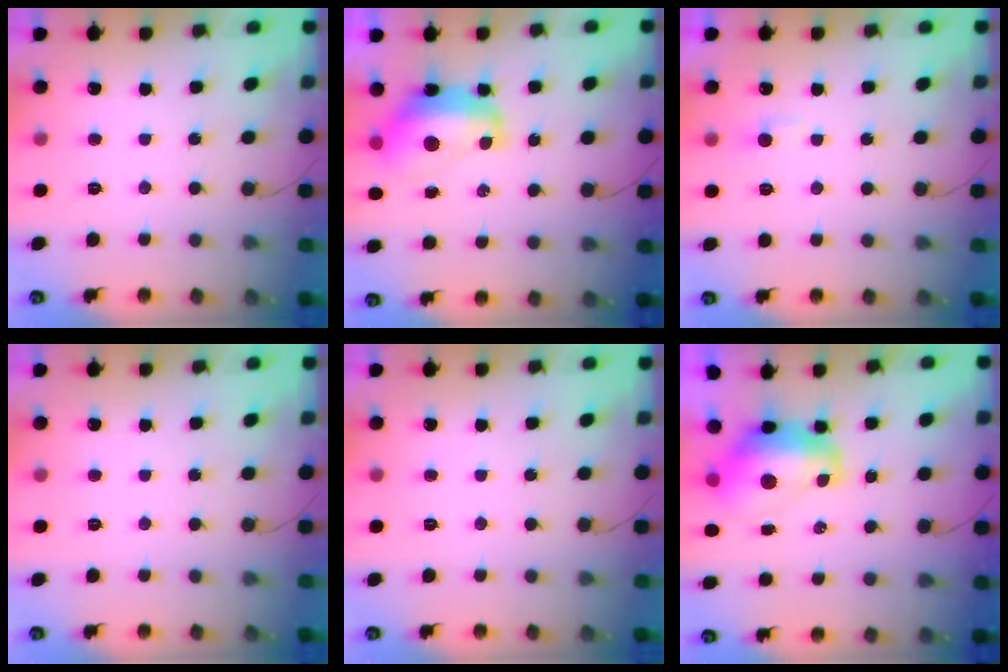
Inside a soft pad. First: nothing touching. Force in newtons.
{"total": 11.9, "press": 11.9, "slide": 1.2}
{"total": 2.7, "press": 2.7, "slide": 0.3}
{"total": 0.0}
{"total": 0.0}
{"total": 9.6, "press": 9.5, "slide": 0.9}